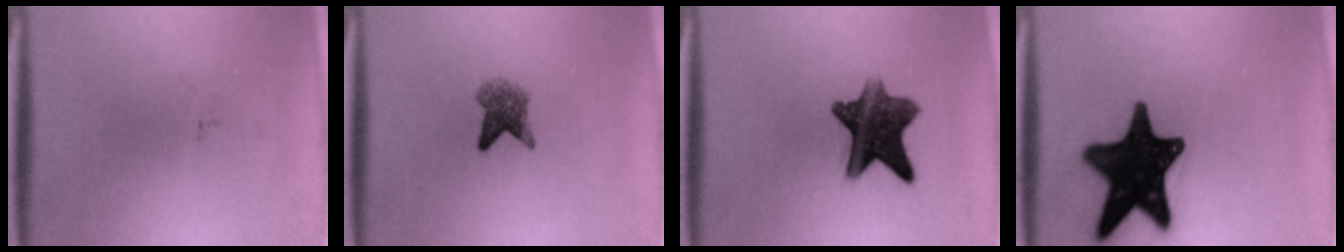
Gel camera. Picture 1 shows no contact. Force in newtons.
{"total": 3.3}
{"total": 10.2}
{"total": 17.5}